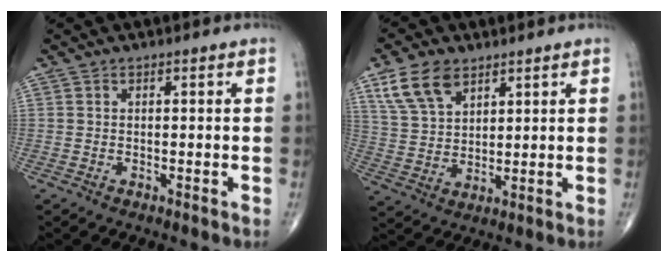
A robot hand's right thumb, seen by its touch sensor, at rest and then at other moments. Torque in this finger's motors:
{"motor_torque": [-0.66, 1.02, 0.62, 0.46, 0.07]}